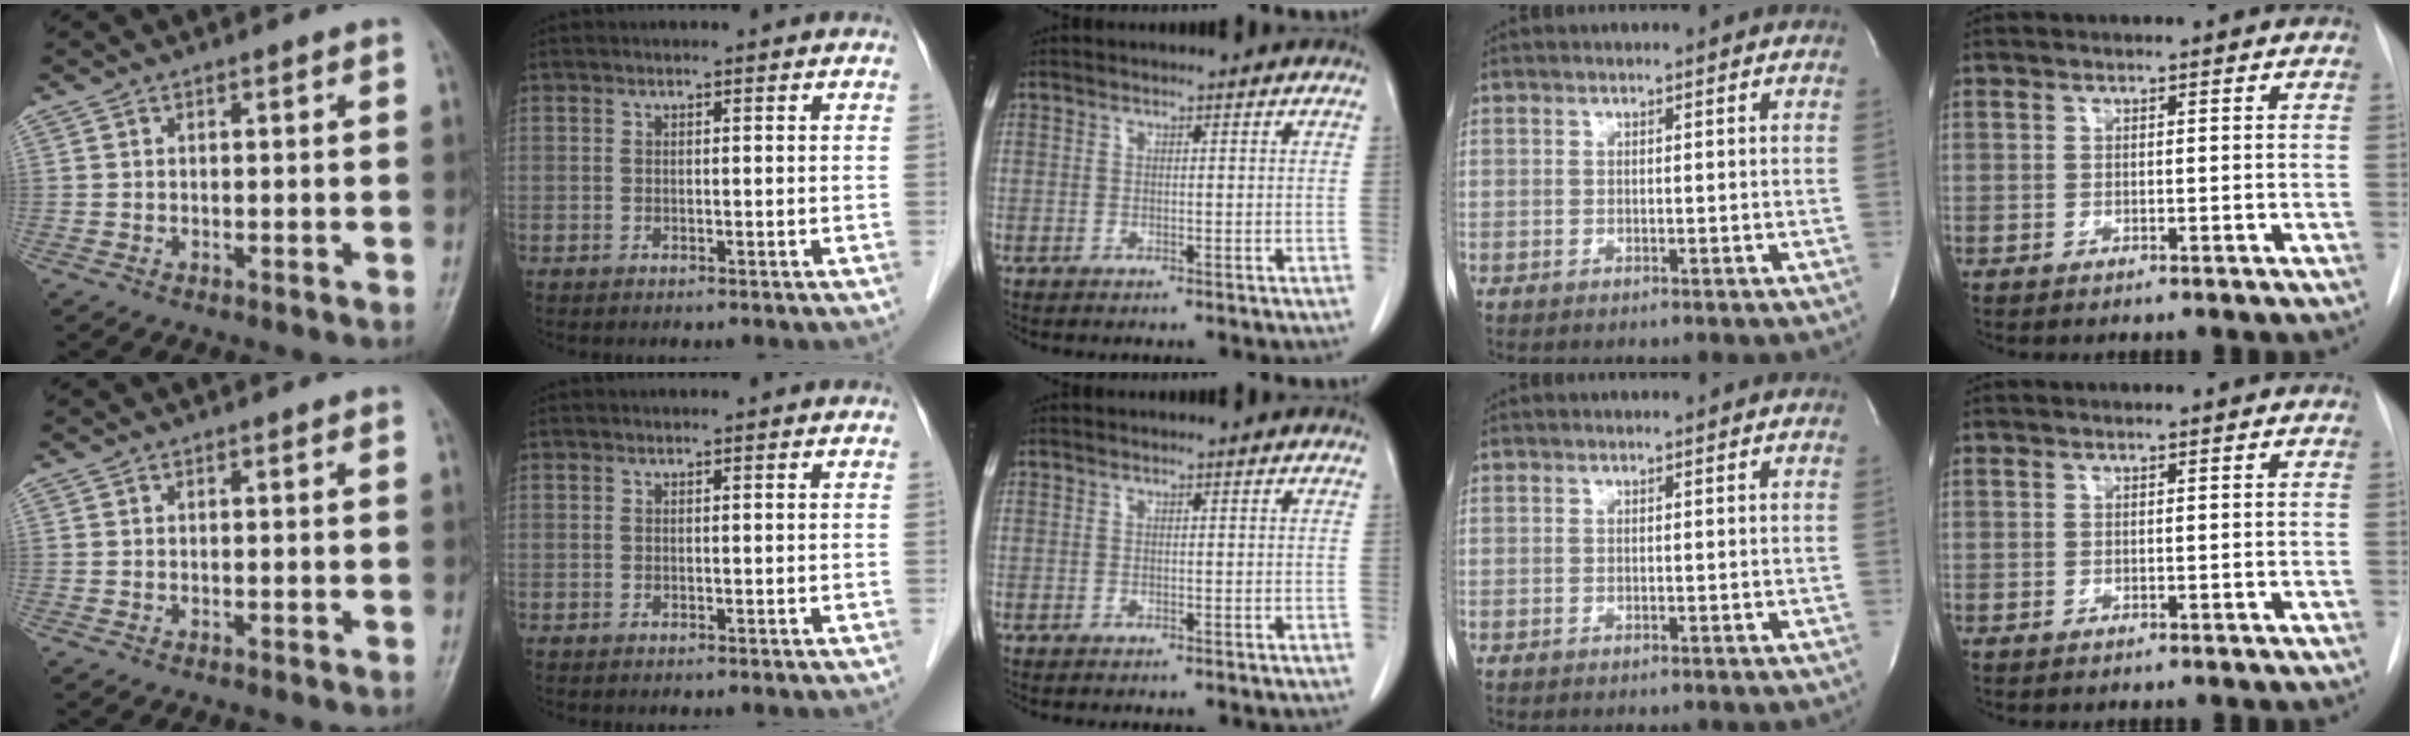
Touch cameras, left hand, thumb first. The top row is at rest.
{}